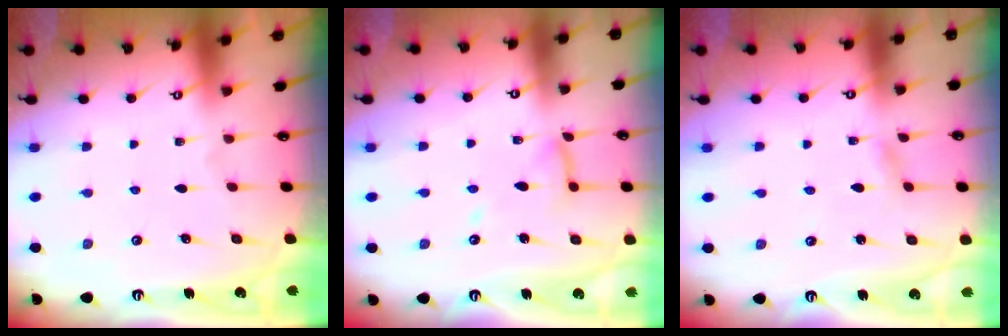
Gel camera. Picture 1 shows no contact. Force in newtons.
{"total": 10.2, "press": 10.1, "slide": 0.8}
{"total": 2.3, "press": 2.3, "slide": 0.2}